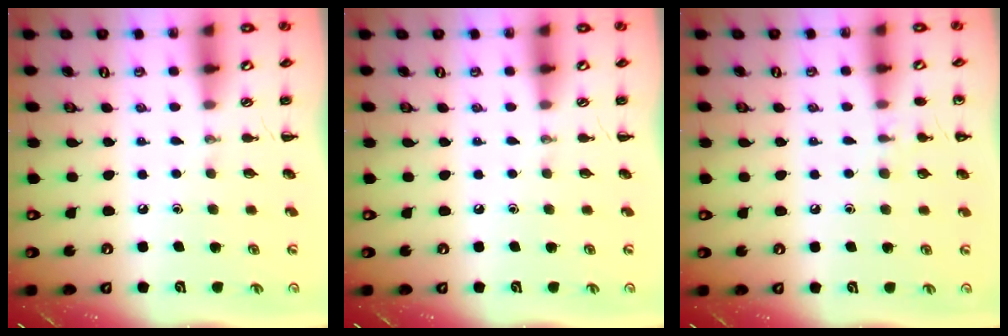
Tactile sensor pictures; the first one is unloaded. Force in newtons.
{"total": 0.0}
{"total": 6.2, "press": 6.0, "slide": 1.9}